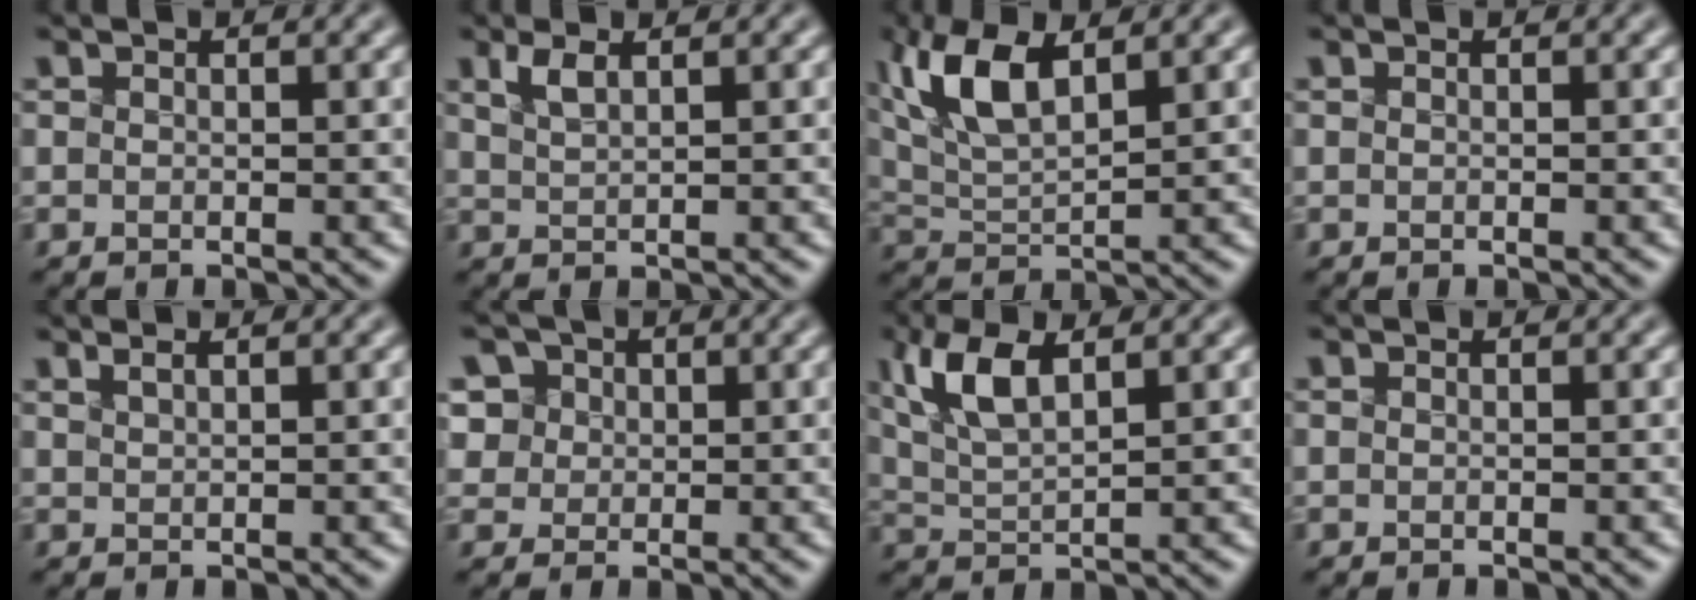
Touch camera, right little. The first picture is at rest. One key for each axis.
{"total": 1.3, "fx": 0.8, "fy": 0.1, "fz": 1.0, "tx": -0.028, "ty": 0.005, "tz": 0.027}
{"total": 6.4, "fx": 3.0, "fy": 2.4, "fz": 5.1, "tx": -0.112, "ty": 0.012, "tz": 0.061}
{"total": 0.0}
{"total": 0.6, "fx": 0.6, "fy": -0.1, "fz": 0.3, "tx": -0.012, "ty": 0.003, "tz": 0.022}
{"total": 7.8, "fx": 3.5, "fy": 6.2, "fz": 3.3, "tx": -0.073, "ty": 0.031, "tz": 0.045}
{"total": 4.7, "fx": 2.2, "fy": 1.6, "fz": 3.9, "tx": -0.090, "ty": 0.006, "tz": 0.049}
{"total": 0.0}